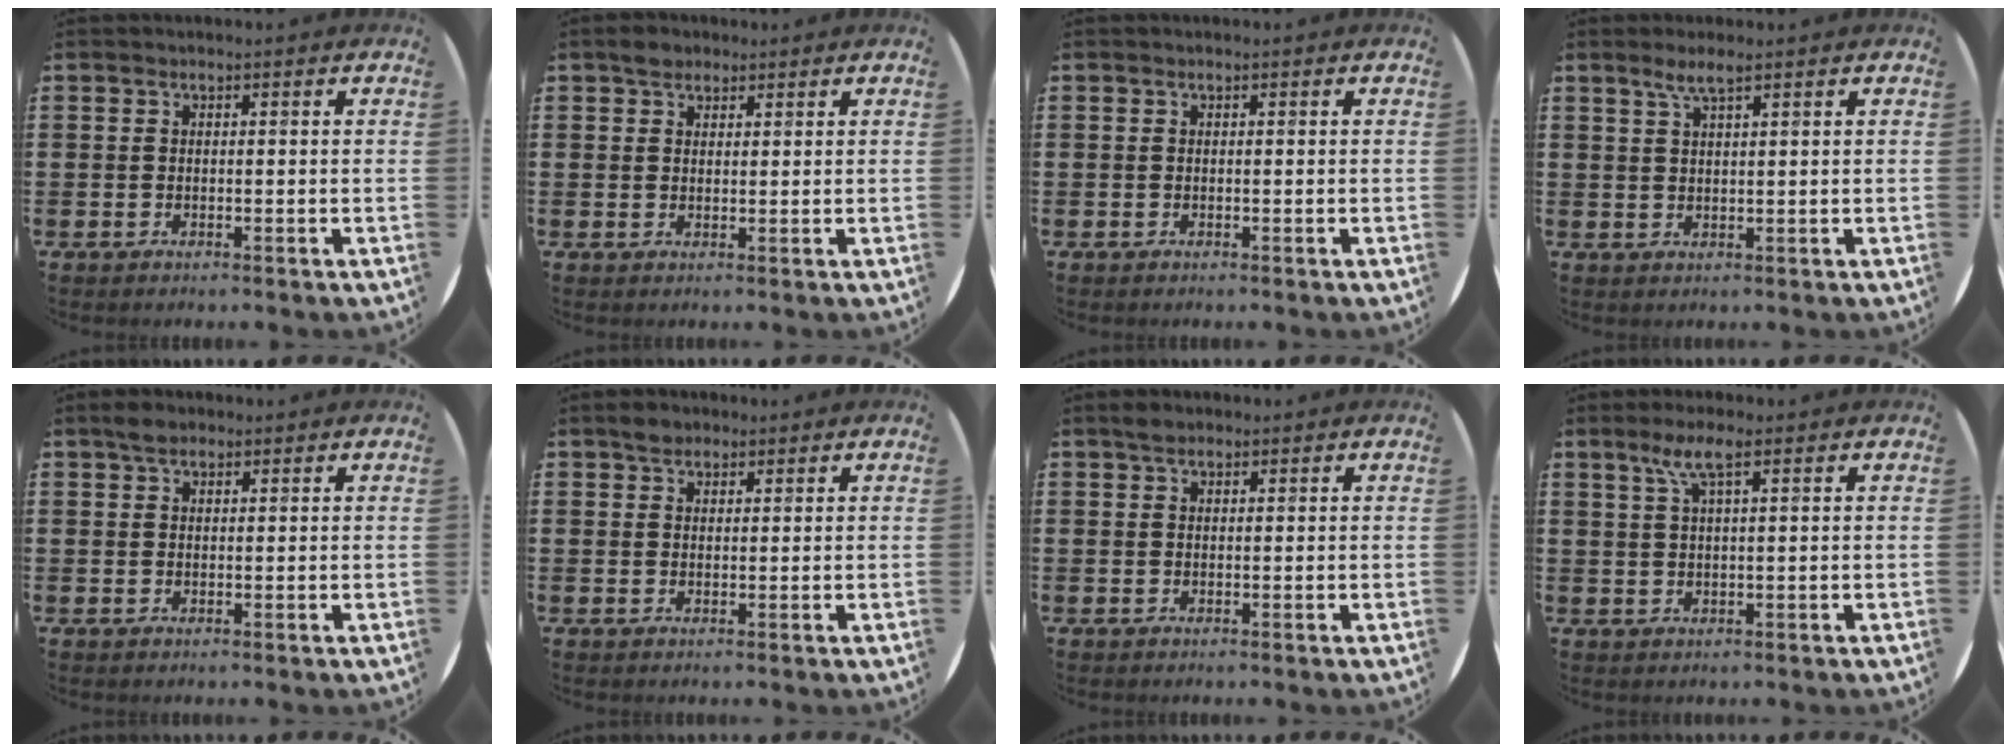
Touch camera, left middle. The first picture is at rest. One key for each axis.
{"total": 2.0, "fx": 1.7, "fy": 1.0, "fz": 0.3, "tx": 0.000, "ty": 0.002, "tz": 0.030}
{"total": 0.0}
{"total": 2.9, "fx": 2.0, "fy": 0.3, "fz": 2.0, "tx": -0.042, "ty": 0.004, "tz": 0.036}
{"total": 1.9, "fx": 1.5, "fy": 0.8, "fz": 0.7, "tx": -0.008, "ty": 0.003, "tz": 0.026}
{"total": 1.9, "fx": 1.6, "fy": 0.9, "fz": 0.3, "tx": 0.001, "ty": 0.001, "tz": 0.029}
{"total": 1.4, "fx": 1.1, "fy": 0.6, "fz": 0.5, "tx": -0.004, "ty": 0.002, "tz": 0.019}
{"total": 3.8, "fx": 2.2, "fy": 0.5, "fz": 3.1, "tx": -0.067, "ty": 0.006, "tz": 0.036}